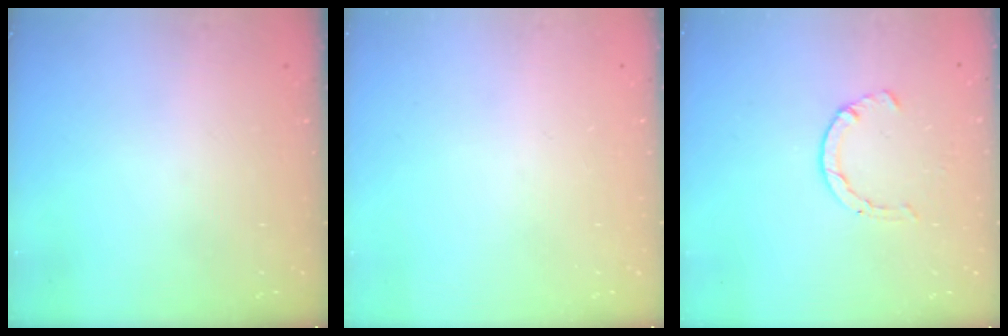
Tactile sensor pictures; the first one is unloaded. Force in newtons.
{"total": 0.0}
{"total": 2.1, "press": 2.1, "slide": 0.5}